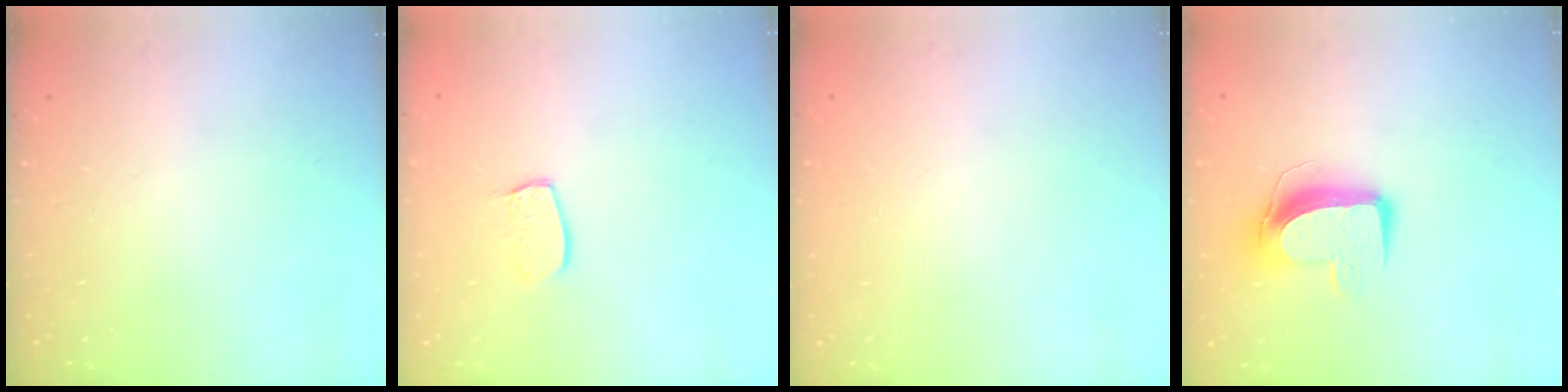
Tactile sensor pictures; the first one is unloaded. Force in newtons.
{"total": 6.4, "press": 6.4, "slide": 0.1}
{"total": 0.0}
{"total": 10.5, "press": 10.4, "slide": 0.8}